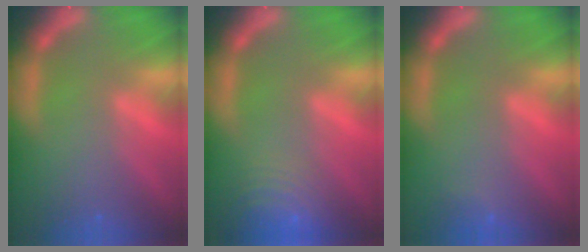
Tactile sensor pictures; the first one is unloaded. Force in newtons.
{"total": 9.5}
{"total": 0.9}